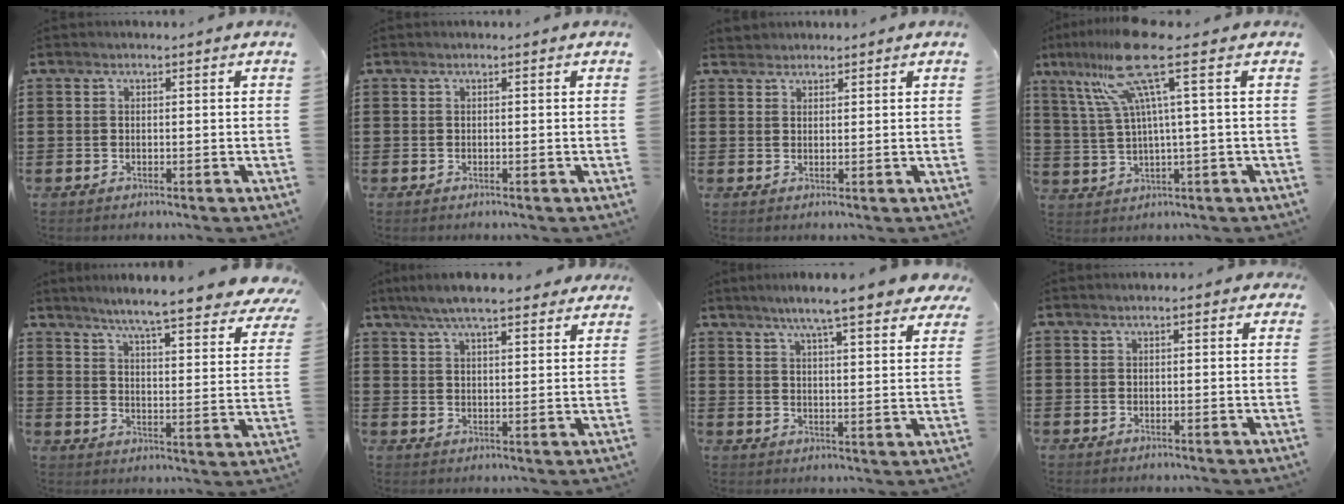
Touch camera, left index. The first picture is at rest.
{"total": 0.0}
{"total": 1.5, "force": [1.4, 0.5, -0.2], "torque": [-0.002, 0.003, 0.029]}
{"total": 12.1, "force": [5.3, 0.4, 10.9], "torque": [-0.256, -0.013, 0.077]}
{"total": 6.5, "force": [5.8, -0.5, 2.8], "torque": [-0.073, -0.047, 0.091]}
{"total": 6.8, "force": [5.9, 1.2, 3.3], "torque": [-0.081, -0.008, 0.107]}
{"total": 7.4, "force": [6.3, 0.3, 4.0], "torque": [-0.091, -0.020, 0.106]}
{"total": 0.7, "force": [0.2, 0.5, 0.5], "torque": [-0.010, 0.008, 0.001]}